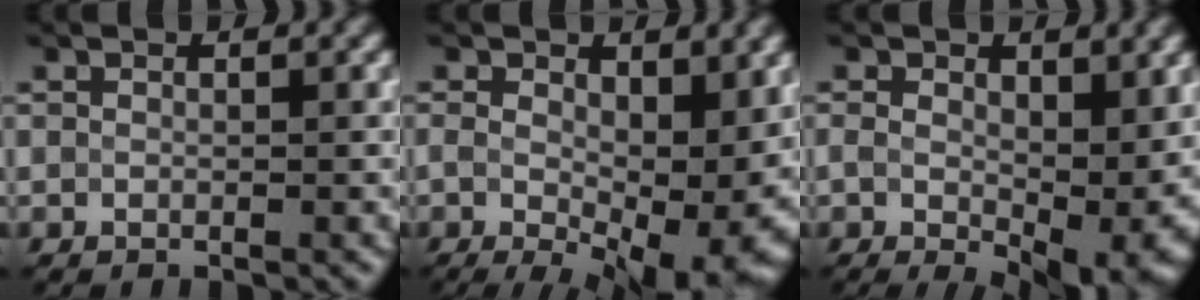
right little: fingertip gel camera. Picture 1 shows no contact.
{"total": 12.1, "force": [-1.1, 6.2, 10.3], "torque": [-0.158, -0.029, 0.010]}
{"total": 9.5, "force": [-0.7, 5.4, 7.8], "torque": [-0.128, -0.028, 0.014]}